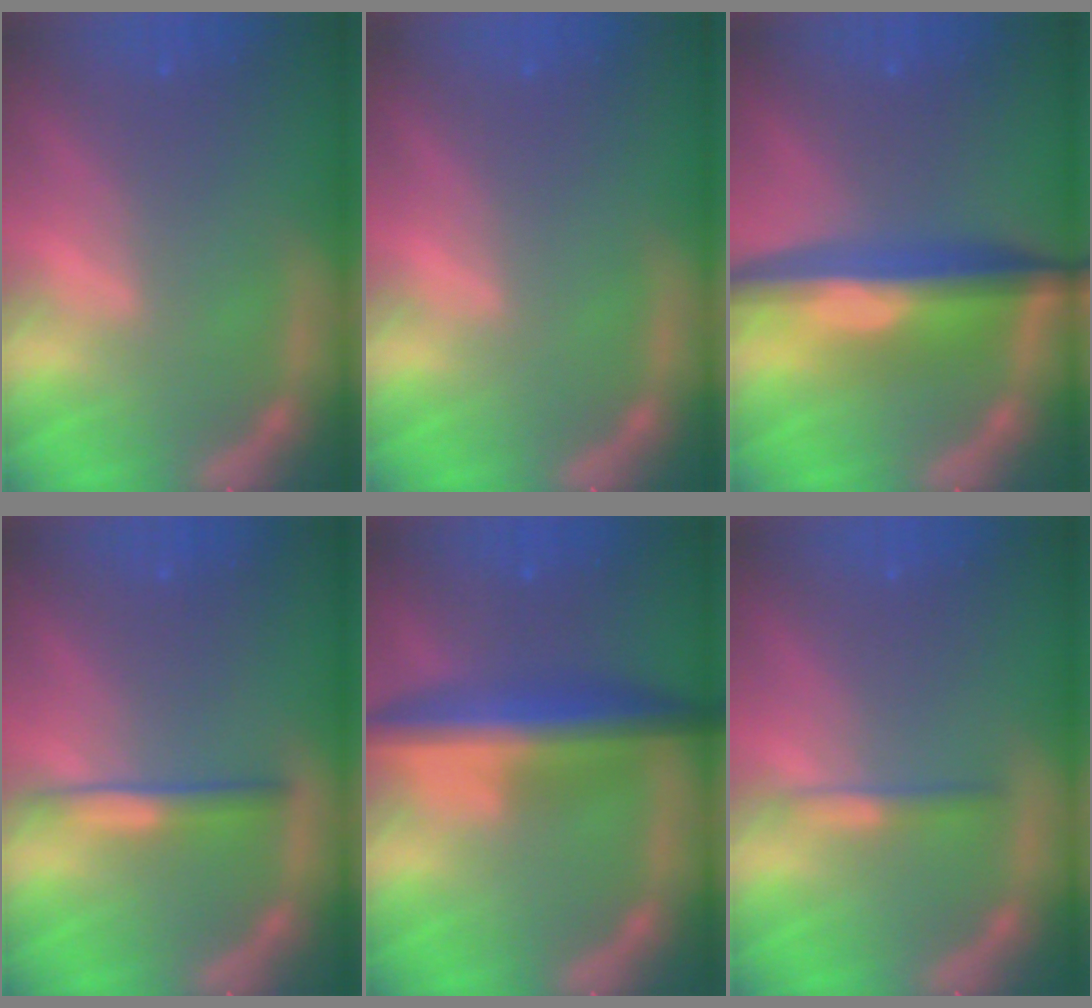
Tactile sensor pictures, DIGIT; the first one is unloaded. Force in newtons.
{"total": 0.0}
{"total": 8.5}
{"total": 2.4}
{"total": 7.4}
{"total": 1.4}